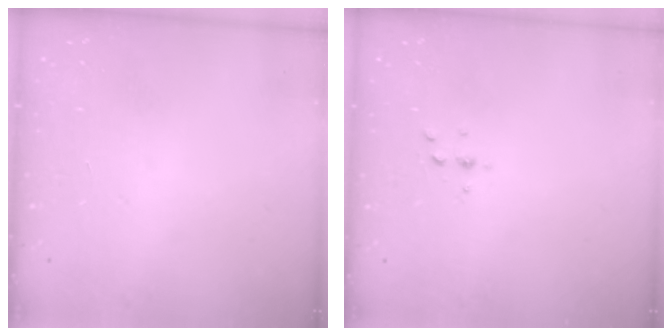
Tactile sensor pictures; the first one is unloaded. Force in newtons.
{"total": 2.6, "press": 2.6, "slide": 0.3}